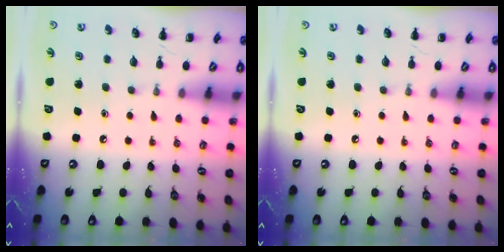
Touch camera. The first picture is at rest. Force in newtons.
{"total": 0.0}